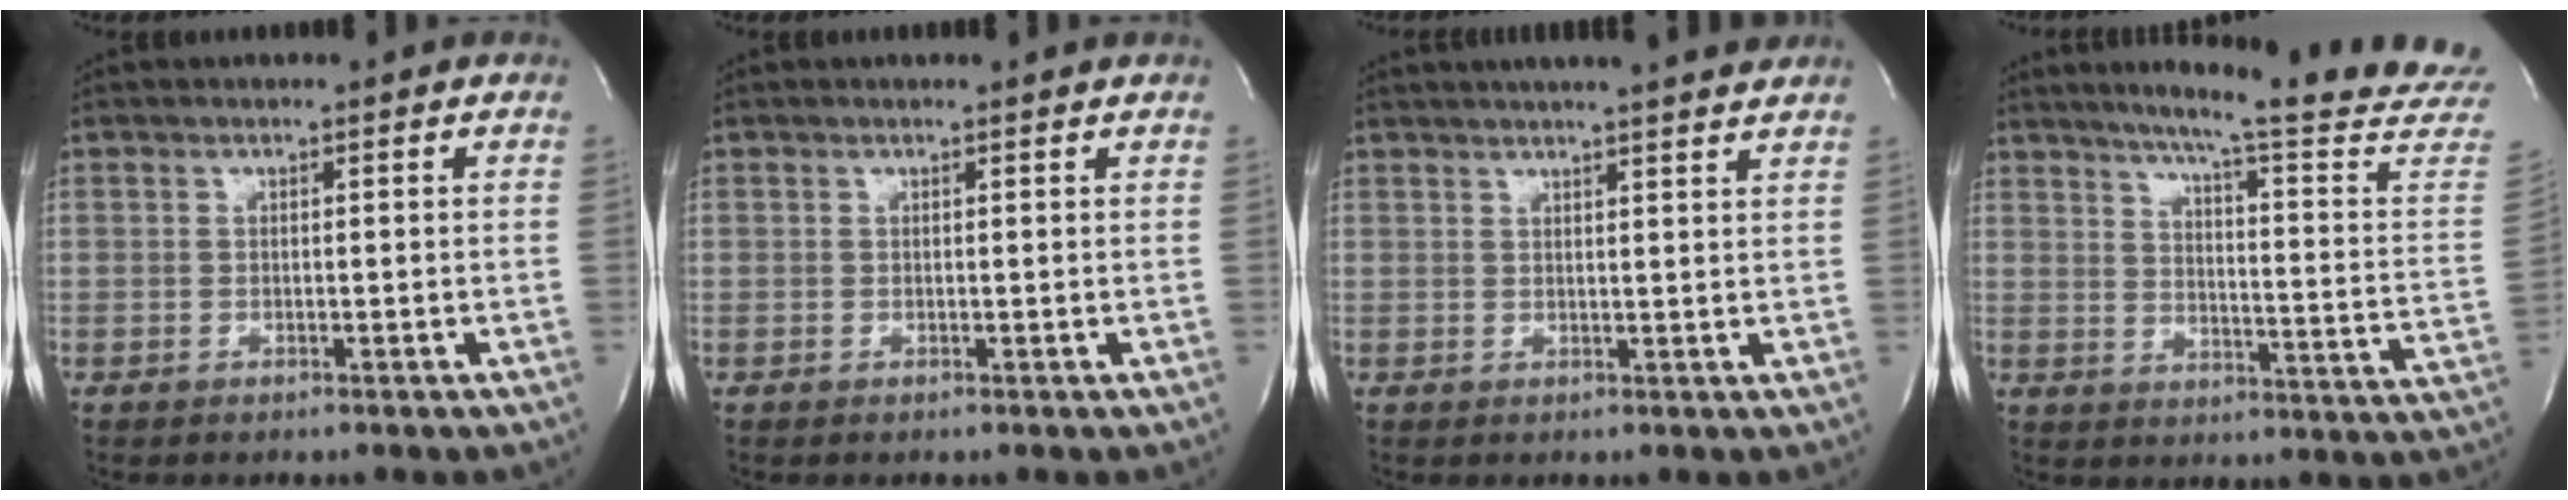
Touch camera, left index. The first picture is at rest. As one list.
[{"total": 0.7, "force": [0.7, -0.1, 0.0], "torque": [-0.009, -0.008, 0.004]}, {"total": 11.9, "force": [10.6, 0.6, 5.4], "torque": [-0.086, 0.014, 0.129]}, {"total": 23.5, "force": [20.5, -1.2, 11.5], "torque": [-0.165, -0.092, 0.249]}]